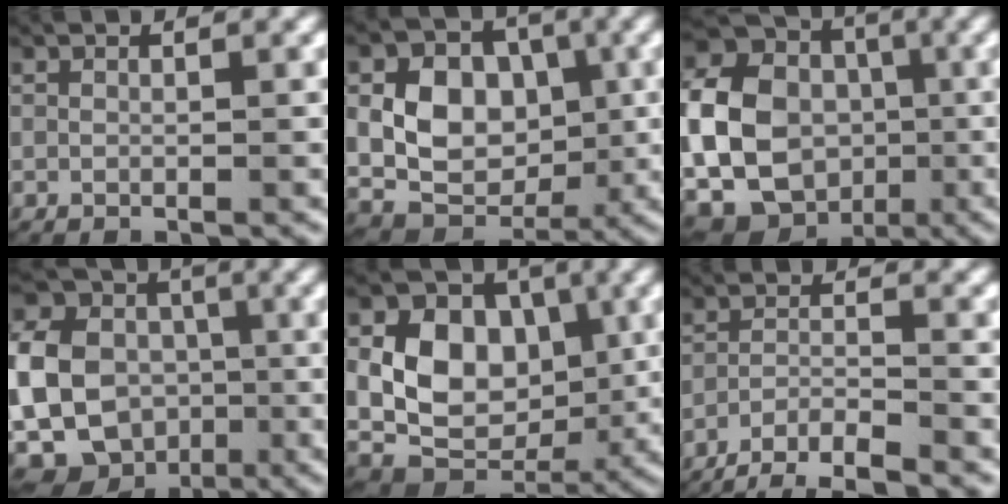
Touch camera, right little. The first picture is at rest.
{"total": 10.9, "force": [-0.3, 9.0, 6.3], "torque": [-0.127, -0.031, 0.002]}
{"total": 20.9, "force": [-4.6, 18.6, 8.3], "torque": [-0.216, -0.065, -0.083]}
{"total": 20.1, "force": [-6.7, 17.6, 6.9], "torque": [-0.194, -0.084, -0.114]}
{"total": 12.1, "force": [-0.1, 9.5, 7.5], "torque": [-0.149, -0.034, 0.010]}
{"total": 8.5, "force": [-7.9, 2.3, 2.3], "torque": [-0.035, -0.024, -0.126]}